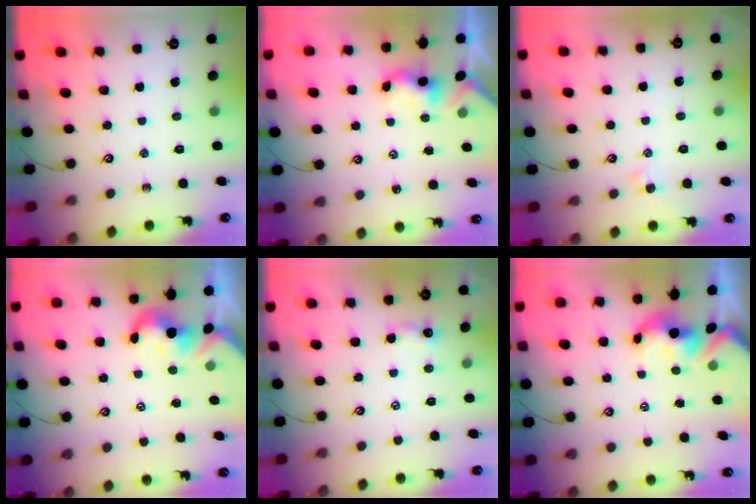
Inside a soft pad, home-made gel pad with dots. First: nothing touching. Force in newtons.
{"total": 0.5, "press": 0.4, "slide": 0.3}
{"total": 1.1, "press": 1.0, "slide": 0.4}
{"total": 0.0}
{"total": 1.8, "press": 1.8, "slide": 0.3}
{"total": 2.0, "press": 1.9, "slide": 0.7}